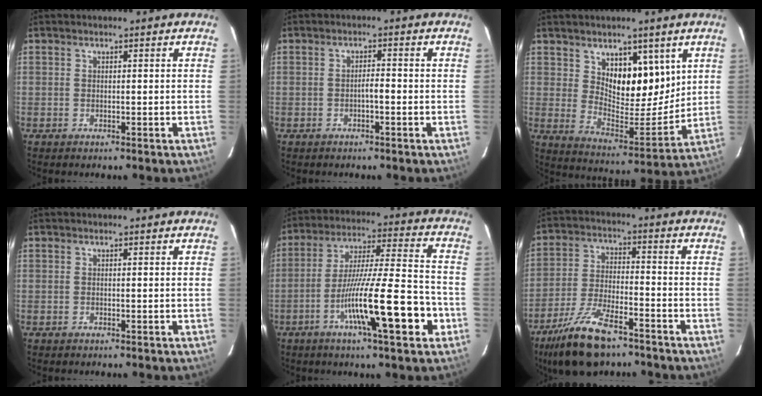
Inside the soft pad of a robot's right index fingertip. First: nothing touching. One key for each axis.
{"total": 1.6, "fx": -0.6, "fy": 0.3, "fz": 1.4, "tx": -0.022, "ty": 0.003, "tz": -0.011}
{"total": 11.4, "fx": 4.9, "fy": 5.3, "fz": 8.9, "tx": -0.131, "ty": -0.008, "tz": 0.094}
{"total": 0.0}
{"total": 16.9, "fx": -6.4, "fy": 1.0, "fz": 15.6, "tx": -0.265, "ty": -0.007, "tz": -0.107}
{"total": 12.1, "fx": -8.7, "fy": 3.1, "fz": 7.8, "tx": -0.157, "ty": -0.022, "tz": -0.159}